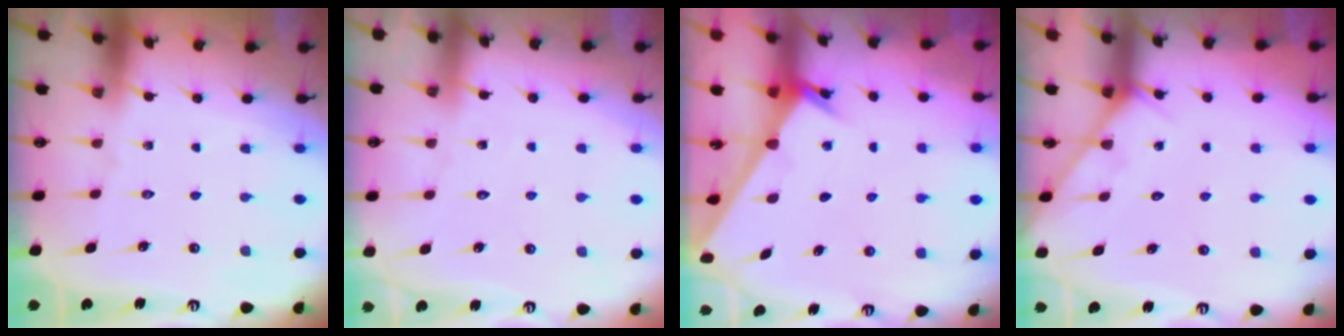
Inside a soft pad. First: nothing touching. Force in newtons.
{"total": 5.2, "press": 5.1, "slide": 0.5}
{"total": 2.5, "press": 2.5, "slide": 0.2}
{"total": 5.3, "press": 5.2, "slide": 0.6}